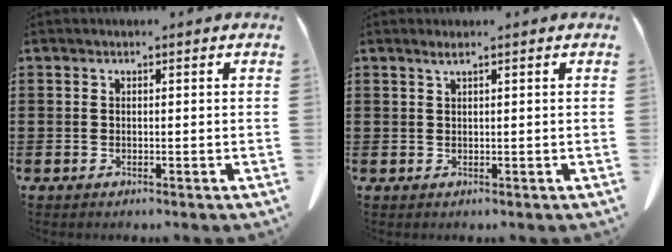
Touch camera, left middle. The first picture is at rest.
{"total": 1.0, "force": [0.7, -0.2, 0.8], "torque": [-0.015, -0.003, 0.013]}